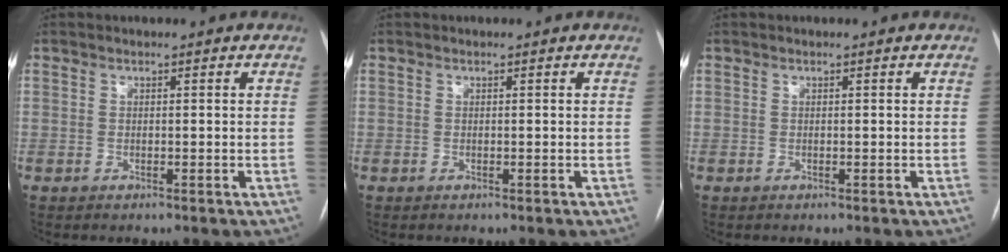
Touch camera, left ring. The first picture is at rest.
{"total": 0.0}
{"total": 0.0}